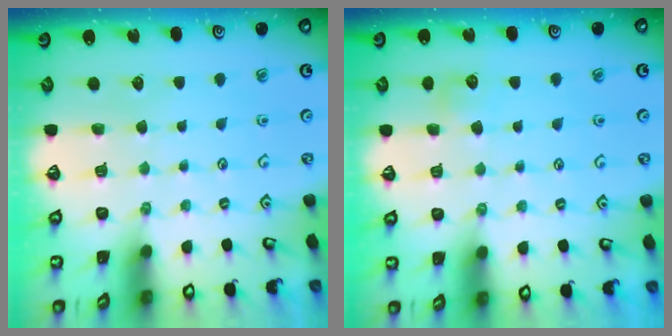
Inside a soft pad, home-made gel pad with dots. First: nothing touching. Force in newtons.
{"total": 5.2, "press": 5.2, "slide": 0.6}